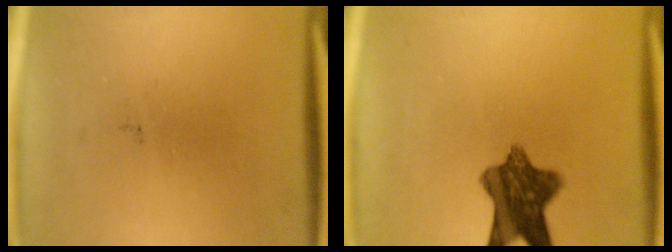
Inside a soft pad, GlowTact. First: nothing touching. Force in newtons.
{"total": 9.1}